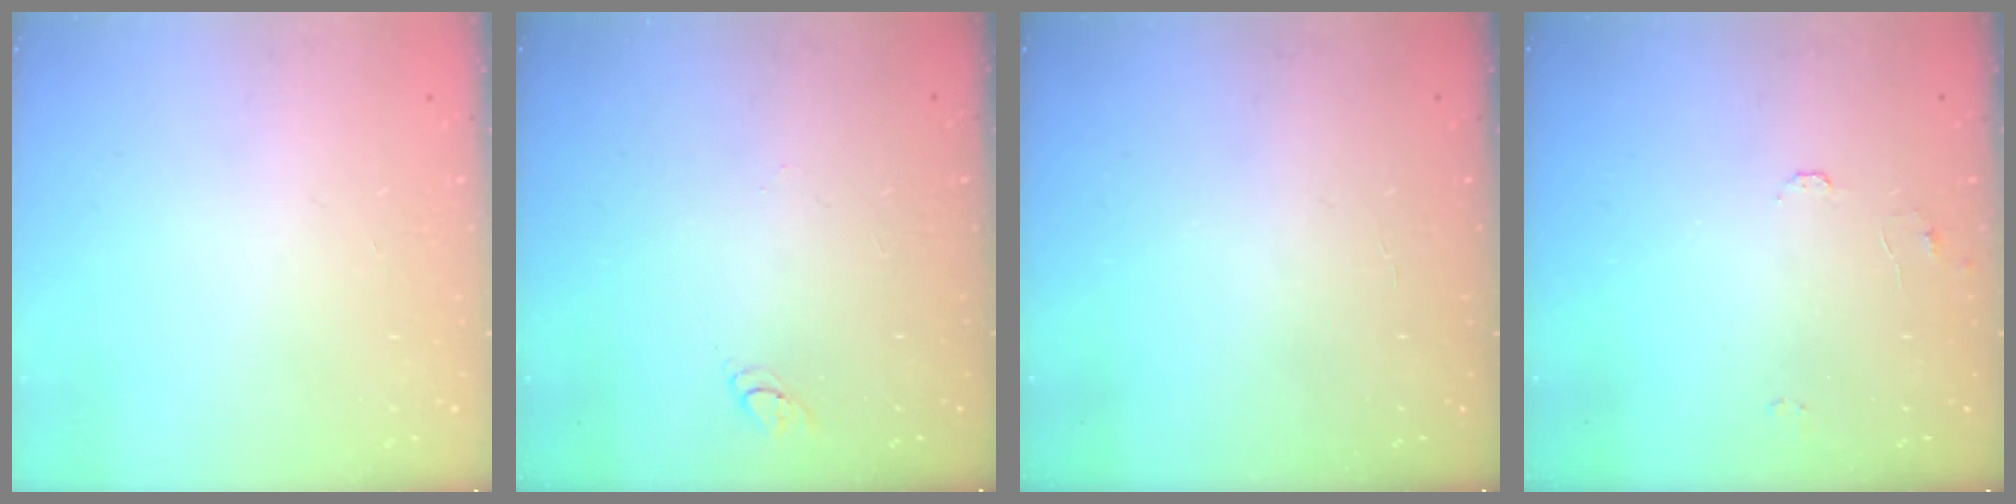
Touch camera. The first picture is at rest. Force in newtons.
{"total": 2.9, "press": 2.8, "slide": 0.3}
{"total": 1.9, "press": 1.9, "slide": 0.2}
{"total": 5.8, "press": 5.8, "slide": 0.5}